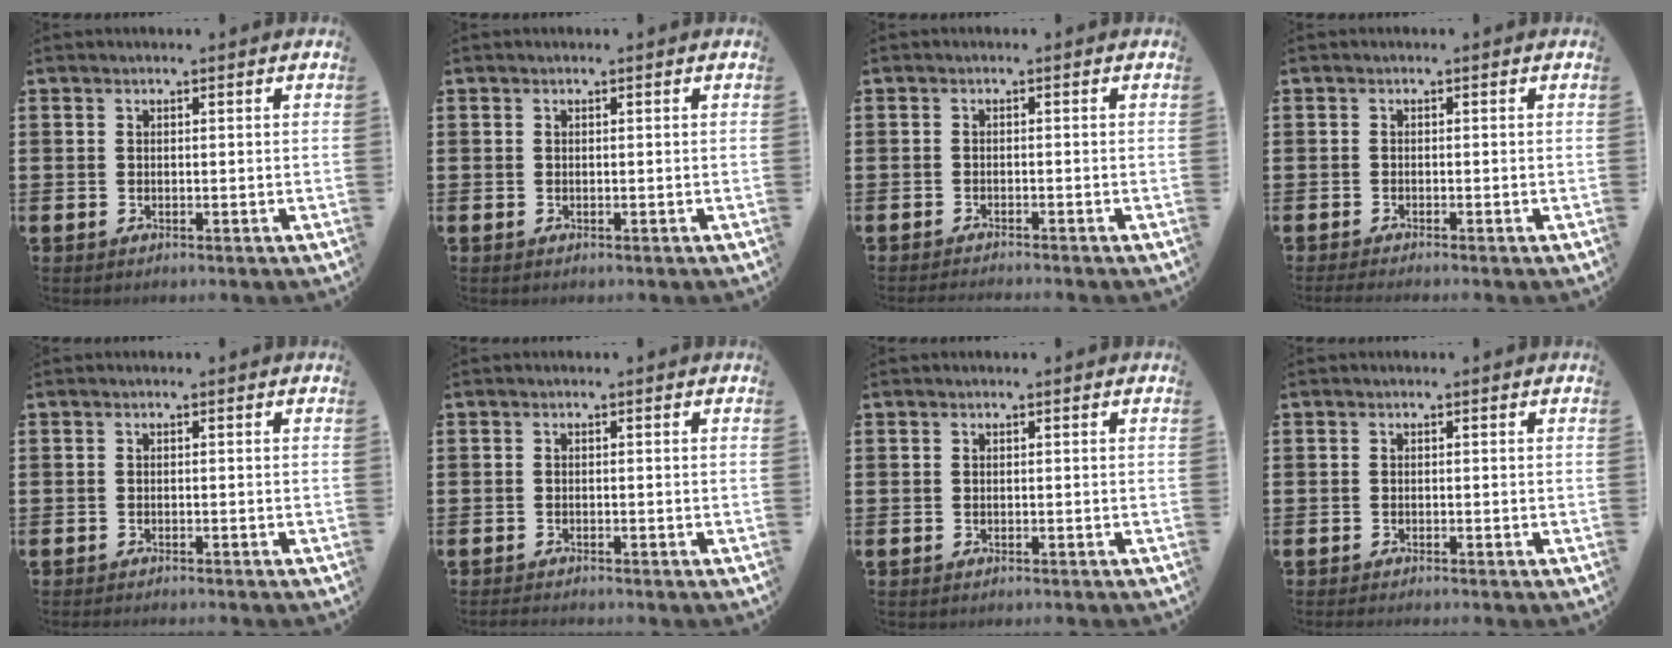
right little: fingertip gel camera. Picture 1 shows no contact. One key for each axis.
{"total": 0.0}
{"total": 0.9, "fx": -0.9, "fy": -0.2, "fz": 0.1, "tx": -0.003, "ty": -0.001, "tz": -0.018}
{"total": 0.8, "fx": -0.6, "fy": 0.0, "fz": 0.5, "tx": -0.007, "ty": -0.001, "tz": -0.013}
{"total": 0.6, "fx": -0.6, "fy": -0.1, "fz": 0.0, "tx": 0.000, "ty": -0.002, "tz": -0.013}
{"total": 0.9, "fx": -0.9, "fy": 0.0, "fz": 0.2, "tx": -0.004, "ty": -0.002, "tz": -0.017}
{"total": 0.0}
{"total": 0.6, "fx": -0.6, "fy": -0.1, "fz": 0.1, "tx": -0.002, "ty": -0.003, "tz": -0.012}